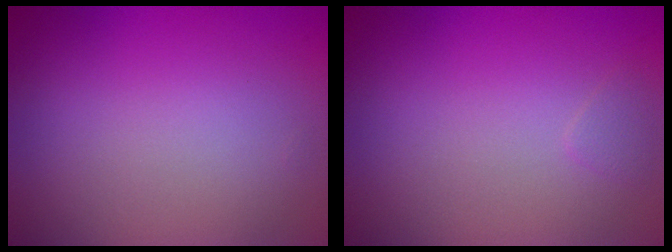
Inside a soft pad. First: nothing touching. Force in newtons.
{"total": 0.6, "press": 0.6, "slide": 0.0}